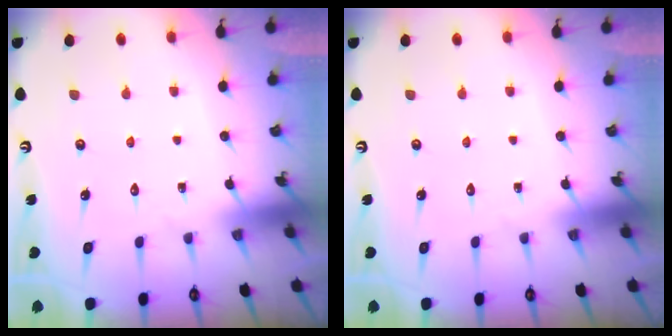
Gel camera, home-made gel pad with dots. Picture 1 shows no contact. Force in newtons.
{"total": 0.0}